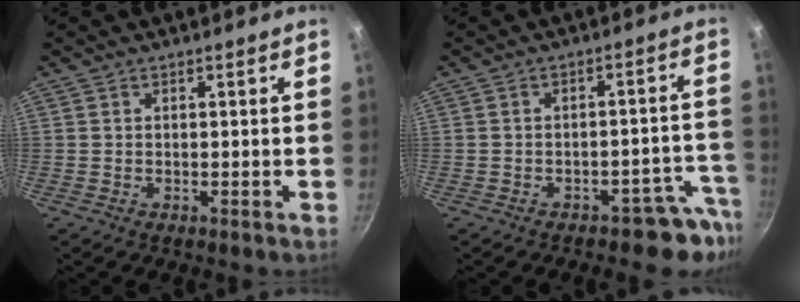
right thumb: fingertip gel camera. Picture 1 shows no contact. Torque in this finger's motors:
{"motor_torque": [0.78, 0.25, -0.30, -0.05, 0.07]}